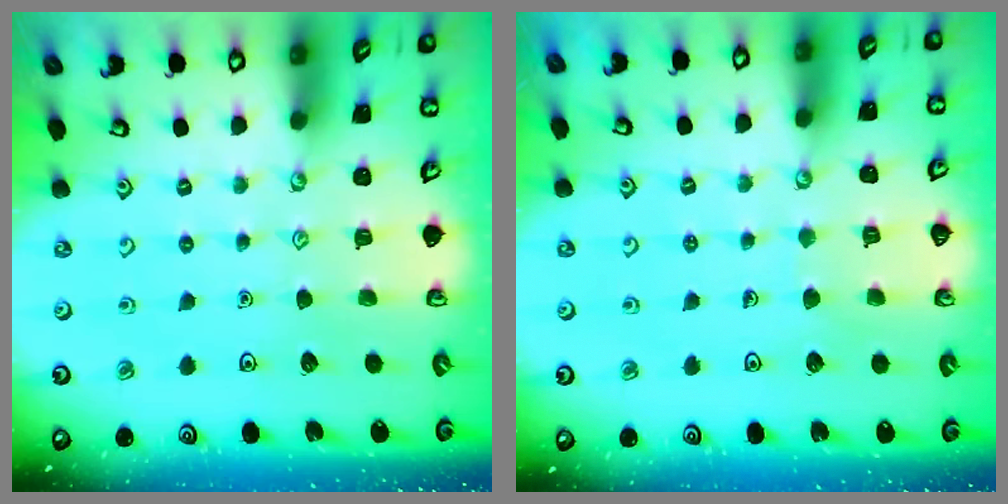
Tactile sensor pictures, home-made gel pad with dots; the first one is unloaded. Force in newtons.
{"total": 4.0, "press": 4.0, "slide": 0.3}